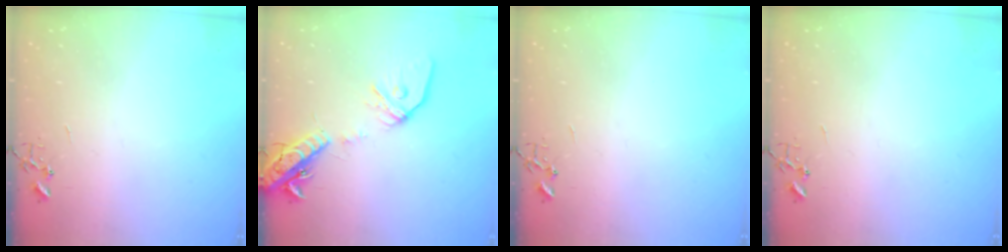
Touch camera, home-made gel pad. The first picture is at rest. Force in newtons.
{"total": 15.6, "press": 15.3, "slide": 3.2}
{"total": 0.0}
{"total": 0.0}